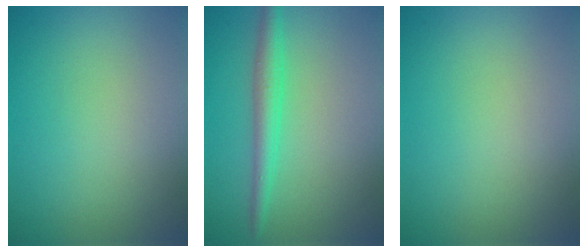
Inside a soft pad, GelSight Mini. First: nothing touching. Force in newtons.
{"total": 2.6, "press": 2.6, "slide": 0.1}
{"total": 0.0}